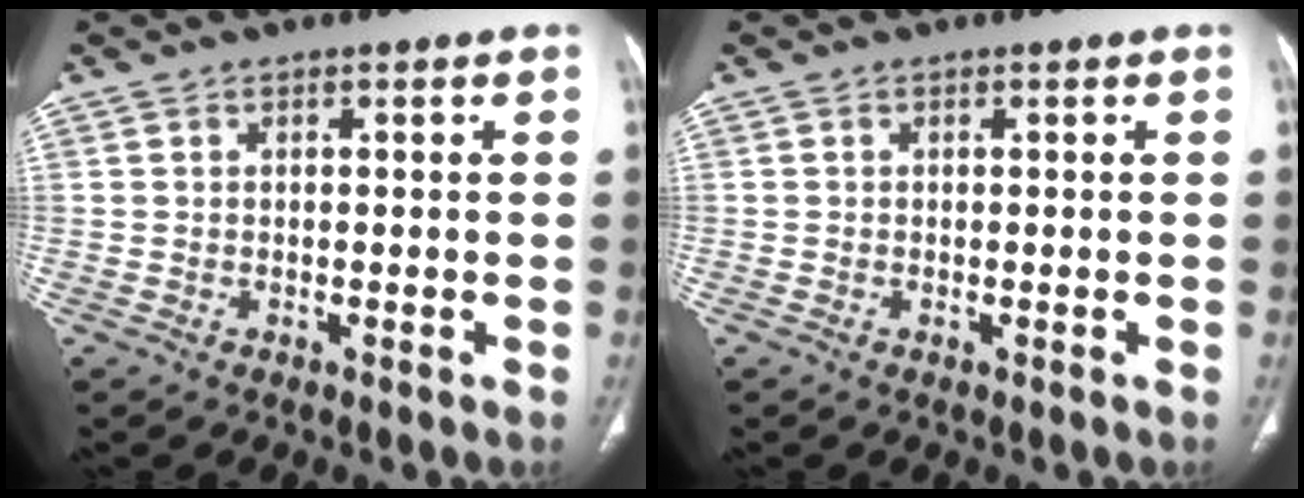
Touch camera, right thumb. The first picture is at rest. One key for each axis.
{"total": 0.0}